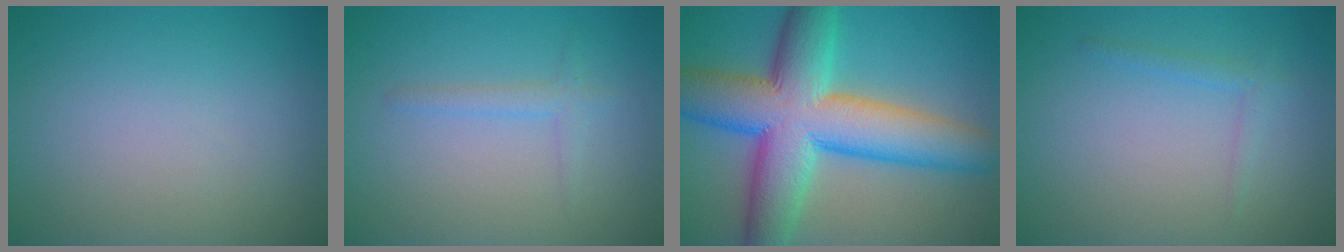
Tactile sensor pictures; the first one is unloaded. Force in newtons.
{"total": 1.4, "press": 1.4, "slide": 0.1}
{"total": 13.0, "press": 13.0, "slide": 0.2}
{"total": 1.2, "press": 1.2, "slide": 0.1}